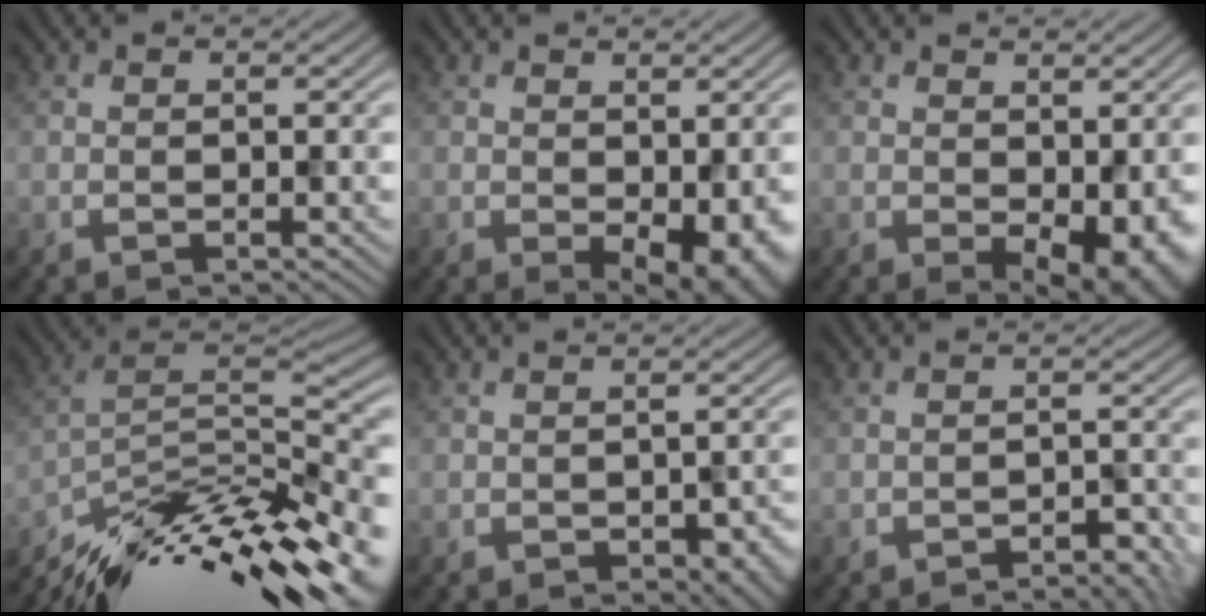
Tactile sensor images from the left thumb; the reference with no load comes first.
{"total": 4.4, "force": [-1.2, 2.0, 3.7], "torque": [-0.052, -0.021, 0.006]}
{"total": 4.6, "force": [-0.8, 2.3, 3.9], "torque": [-0.057, -0.020, 0.012]}
{"total": 15.5, "force": [-12.0, 4.2, 8.8], "torque": [-0.177, -0.002, -0.197]}
{"total": 5.2, "force": [-2.9, 2.1, 3.8], "torque": [-0.038, -0.017, -0.012]}
{"total": 3.2, "force": [-2.9, 0.5, 1.1], "torque": [-0.012, 0.010, -0.035]}